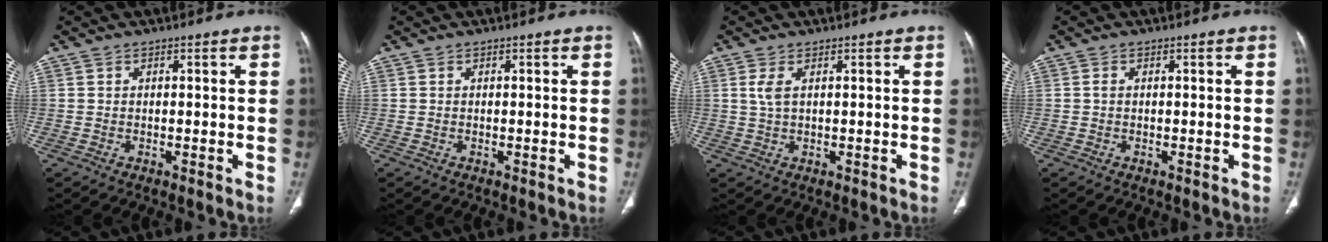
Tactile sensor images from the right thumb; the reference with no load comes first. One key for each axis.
{"total": 0.0}
{"total": 2.6, "fx": 0.8, "fy": 1.1, "fz": 2.2, "tx": -0.058, "ty": 0.004, "tz": 0.023}
{"total": 0.5, "fx": -0.1, "fy": 0.4, "fz": 0.4, "tx": -0.009, "ty": 0.001, "tz": -0.004}